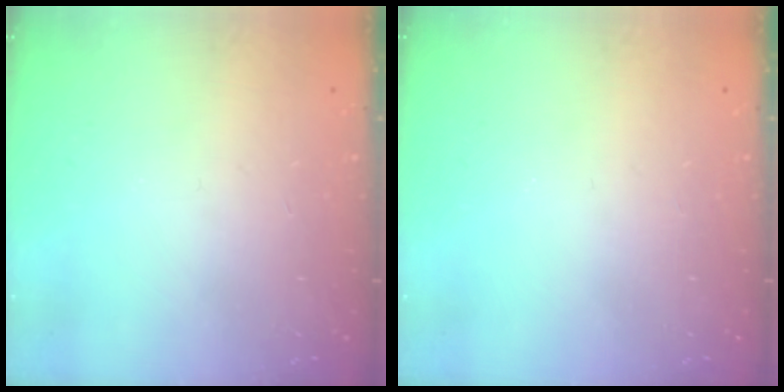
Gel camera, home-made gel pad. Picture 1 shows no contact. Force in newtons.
{"total": 0.0}